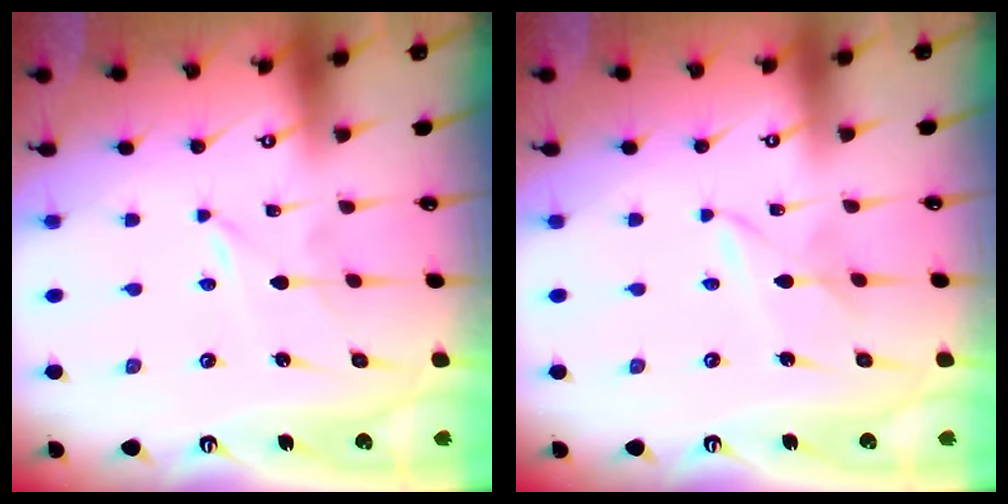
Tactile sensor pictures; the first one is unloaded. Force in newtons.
{"total": 2.3, "press": 2.3, "slide": 0.2}